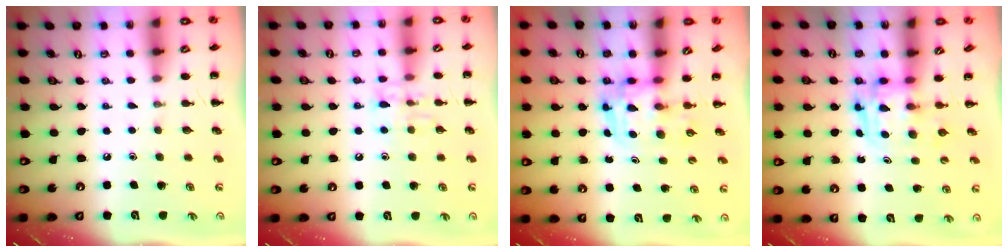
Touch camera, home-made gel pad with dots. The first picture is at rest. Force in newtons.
{"total": 7.8, "press": 7.8, "slide": 0.8}
{"total": 3.6, "press": 3.5, "slide": 0.6}
{"total": 3.3, "press": 3.3, "slide": 0.5}